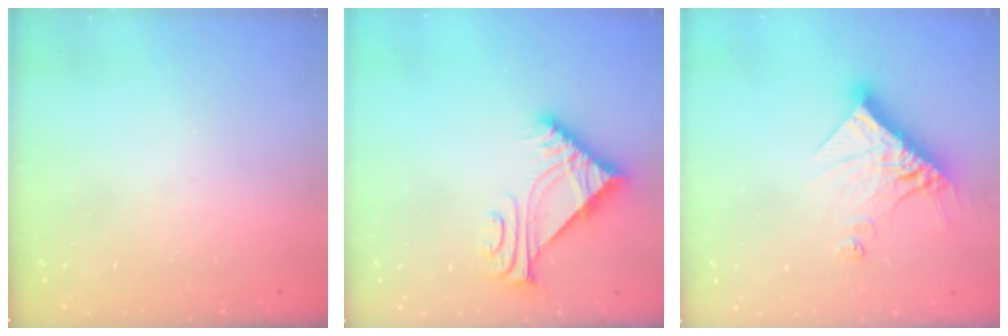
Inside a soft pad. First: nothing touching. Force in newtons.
{"total": 7.0, "press": 6.9, "slide": 0.8}
{"total": 14.4, "press": 14.3, "slide": 1.5}